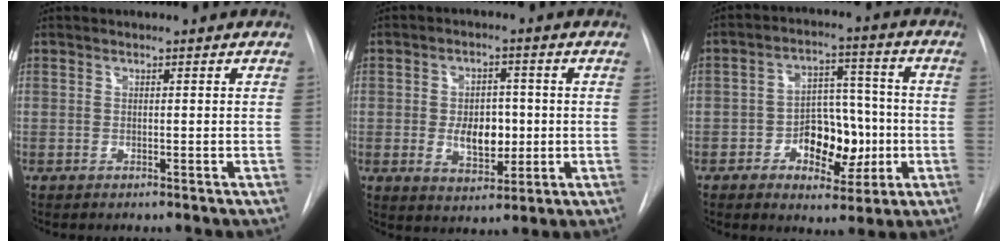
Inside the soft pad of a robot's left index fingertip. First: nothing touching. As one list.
[{"total": 6.8, "force": [-0.4, 4.1, 5.4], "torque": [-0.084, 0.002, 0.001]}, {"total": 10.0, "force": [-2.6, 5.7, 7.7], "torque": [-0.115, 0.023, -0.035]}]